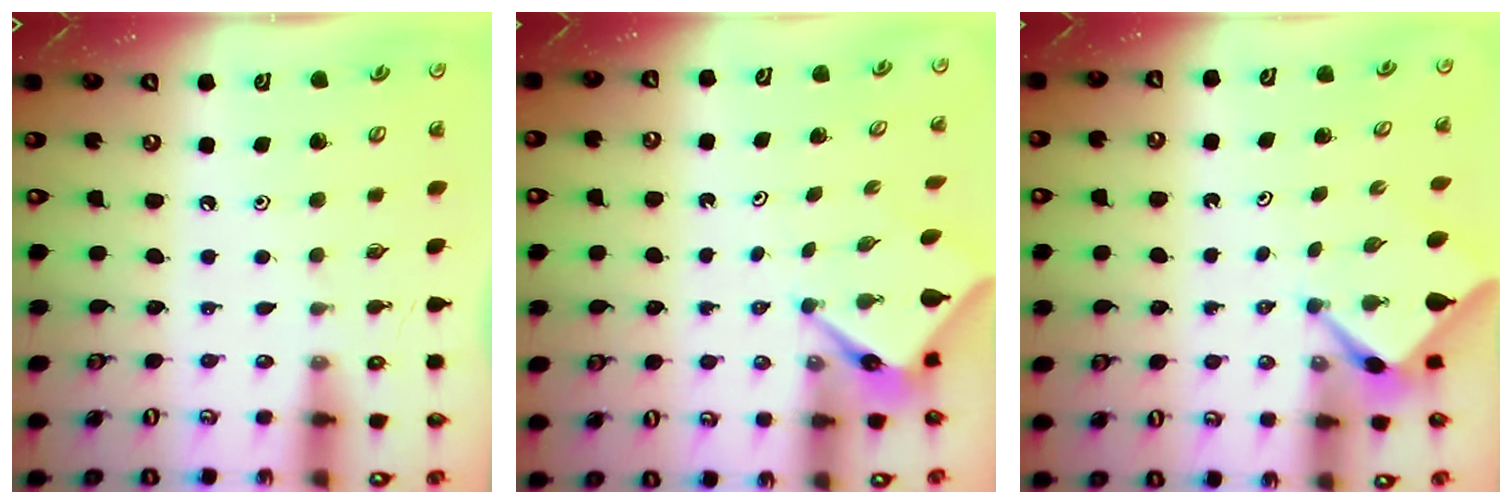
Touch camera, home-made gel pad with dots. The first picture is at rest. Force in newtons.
{"total": 3.9, "press": 3.9, "slide": 0.2}
{"total": 2.6, "press": 2.6, "slide": 0.3}